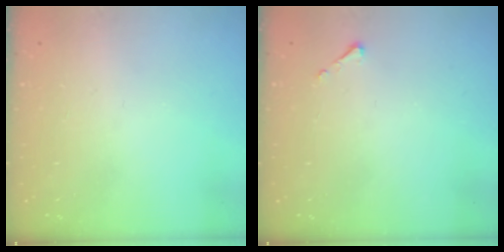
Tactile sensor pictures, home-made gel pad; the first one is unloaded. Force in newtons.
{"total": 2.5, "press": 2.5, "slide": 0.3}